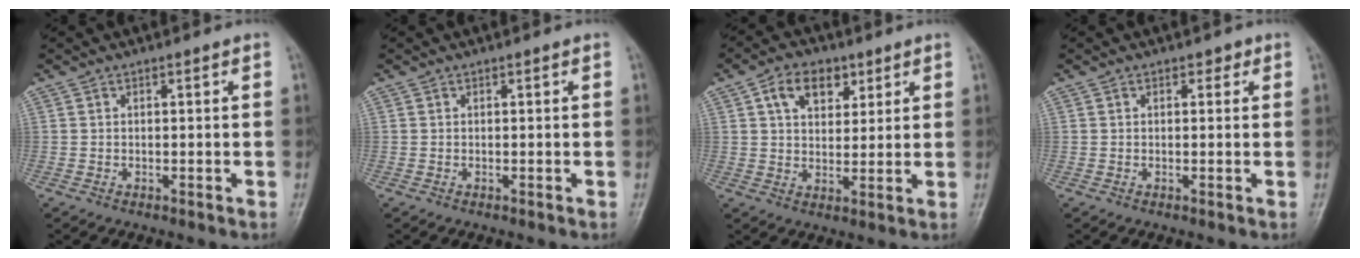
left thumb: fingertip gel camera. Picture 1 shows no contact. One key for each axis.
{"total": 0.0}
{"total": 8.1, "fx": 3.7, "fy": 5.4, "fz": 4.9, "tx": -0.049, "ty": -0.012, "tz": 0.060}
{"total": 1.4, "fx": 0.7, "fy": 0.9, "fz": 0.8, "tx": 0.002, "ty": 0.001, "tz": 0.005}